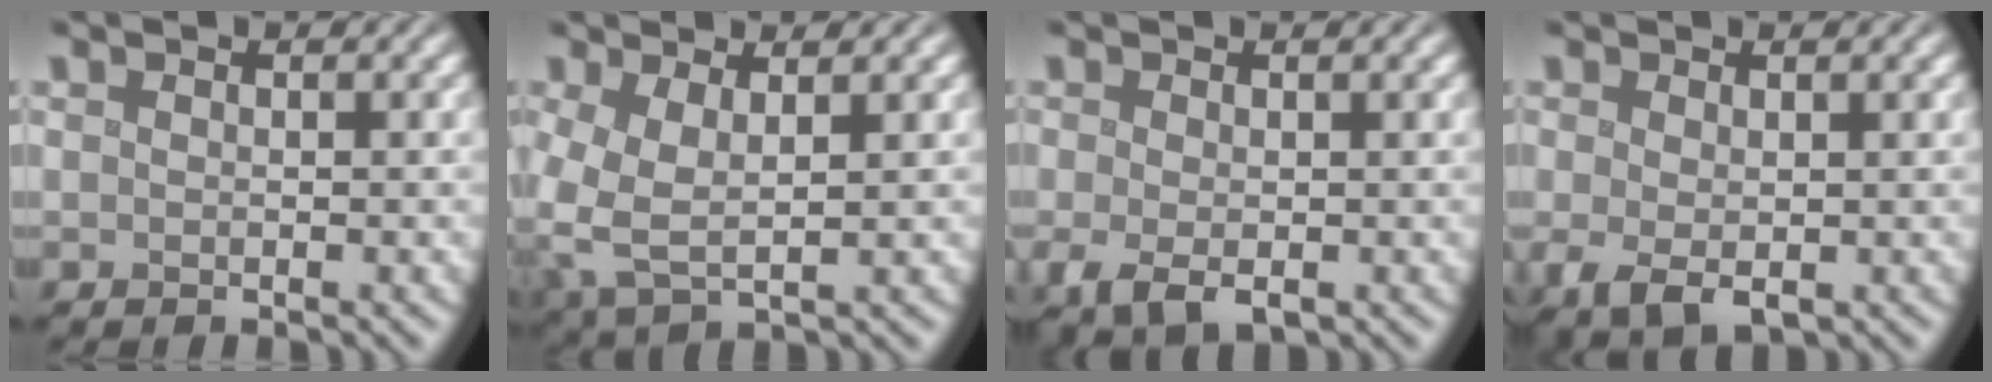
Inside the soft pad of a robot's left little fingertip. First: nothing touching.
{"total": 3.5, "force": [-0.2, 1.6, 3.1], "torque": [-0.086, -0.002, 0.003]}
{"total": 1.9, "force": [-0.7, 0.7, 1.7], "torque": [-0.038, -0.004, -0.007]}
{"total": 2.0, "force": [-0.3, 0.9, 1.8], "torque": [-0.040, -0.003, -0.001]}